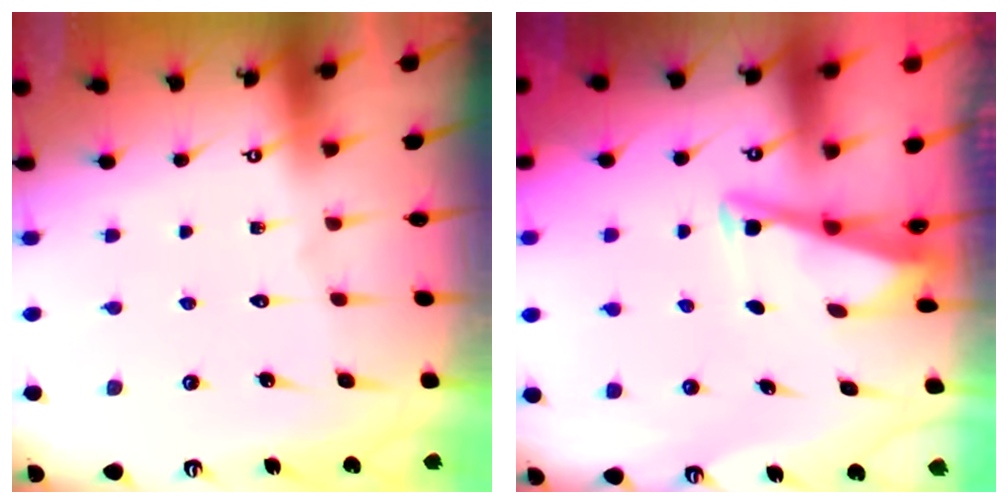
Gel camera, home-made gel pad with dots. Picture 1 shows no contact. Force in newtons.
{"total": 3.3, "press": 3.3, "slide": 0.4}